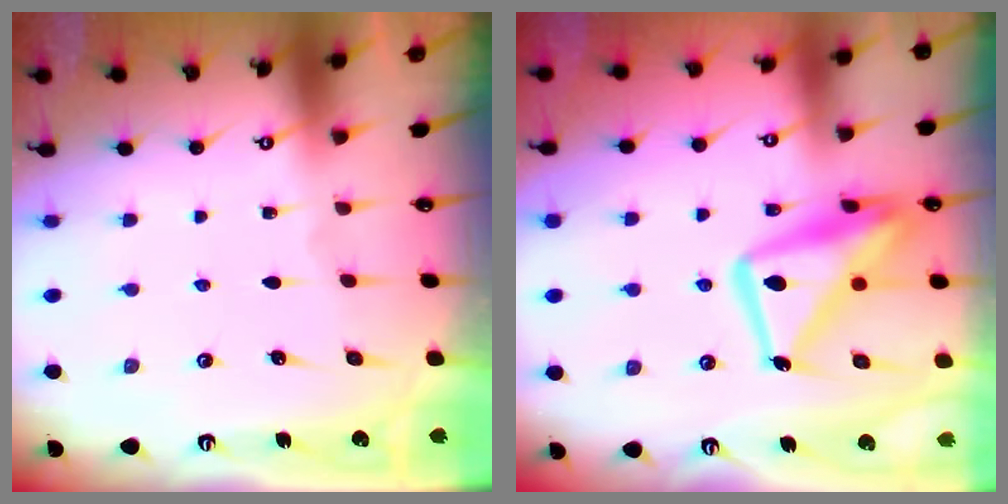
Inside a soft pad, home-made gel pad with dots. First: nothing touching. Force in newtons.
{"total": 17.2, "press": 17.1, "slide": 1.6}